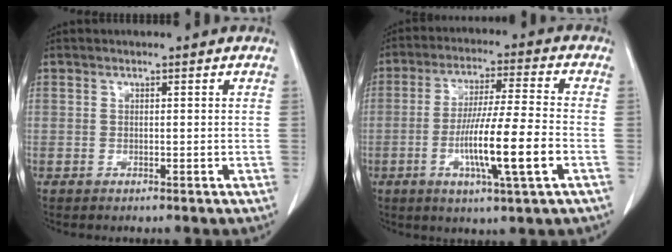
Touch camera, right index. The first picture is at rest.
{"total": 12.2, "force": [-3.6, -0.1, 11.6], "torque": [-0.215, -0.011, -0.066]}